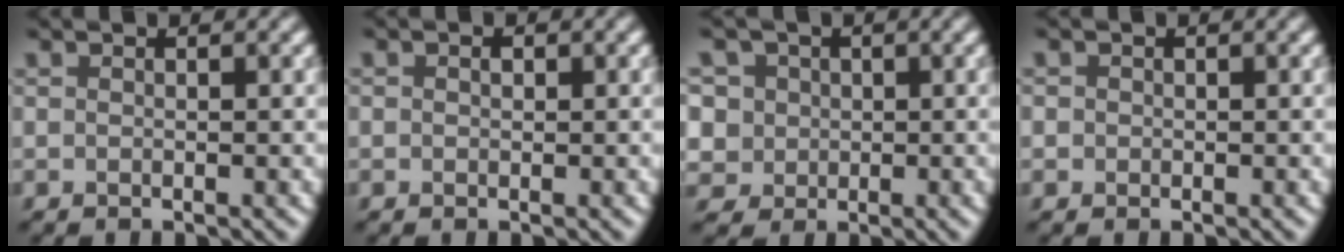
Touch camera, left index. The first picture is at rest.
{"total": 0.8, "force": [0.1, 0.6, 0.4], "torque": [-0.005, 0.000, -0.003]}
{"total": 6.8, "force": [2.6, 5.8, 2.6], "torque": [-0.056, 0.022, 0.017]}
{"total": 0.7, "force": [-0.1, 0.7, 0.1], "torque": [0.004, -0.002, -0.003]}